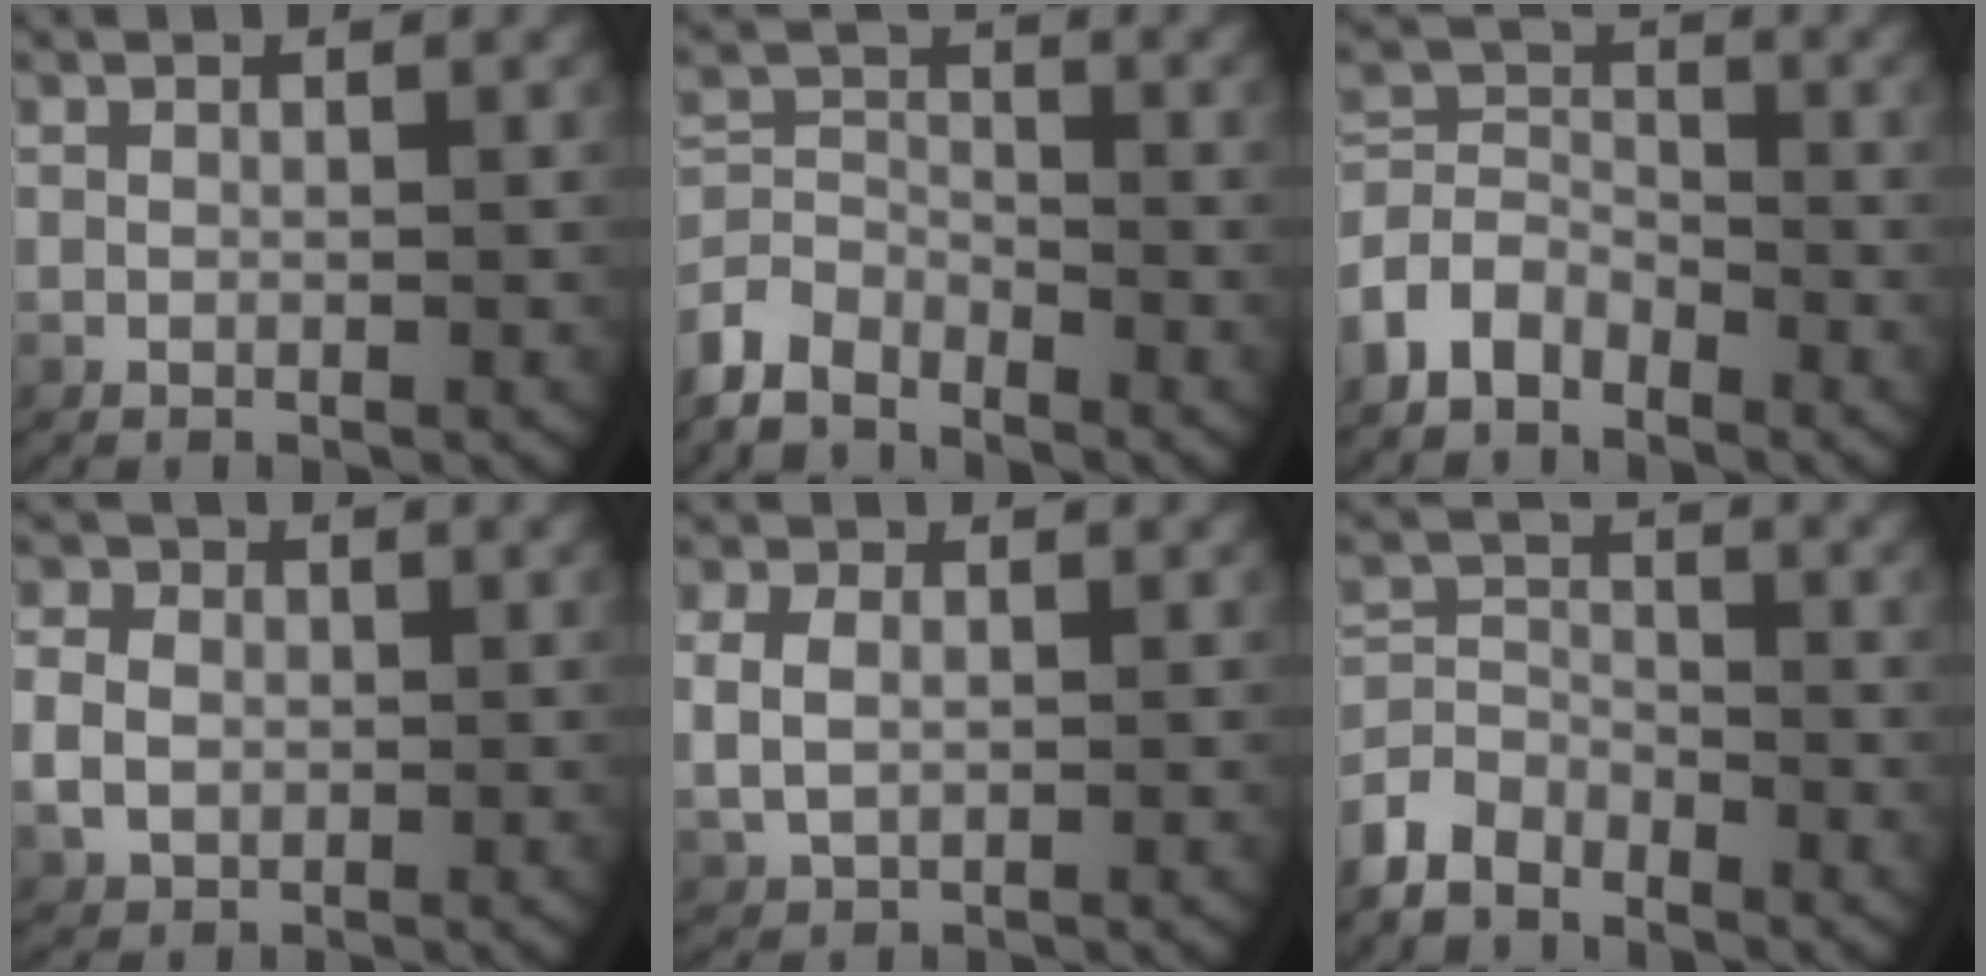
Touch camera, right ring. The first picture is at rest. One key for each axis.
{"total": 5.2, "fx": -3.2, "fy": 3.8, "fz": 1.5, "tx": -0.049, "ty": -0.032, "tz": -0.048}
{"total": 5.2, "fx": -1.8, "fy": 4.6, "fz": 1.7, "tx": -0.050, "ty": -0.023, "tz": -0.032}
{"total": 3.5, "fx": 0.0, "fy": 3.1, "fz": 1.5, "tx": -0.039, "ty": 0.004, "tz": 0.002}
{"total": 3.6, "fx": 0.6, "fy": 3.0, "fz": 1.8, "tx": -0.053, "ty": -0.003, "tz": 0.020}
{"total": 4.8, "fx": -3.1, "fy": 3.5, "fz": 1.1, "tx": -0.038, "ty": -0.025, "tz": -0.047}